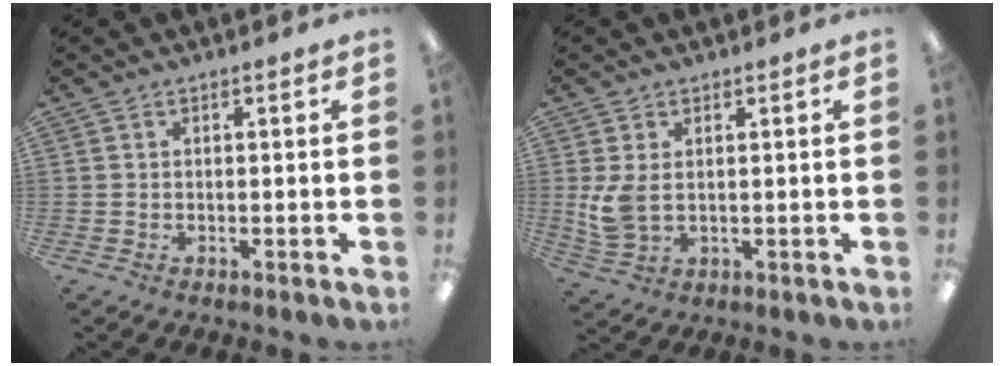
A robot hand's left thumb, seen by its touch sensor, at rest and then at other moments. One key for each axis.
{"total": 6.1, "fx": 0.8, "fy": 3.8, "fz": 4.7, "tx": -0.106, "ty": -0.004, "tz": 0.012}